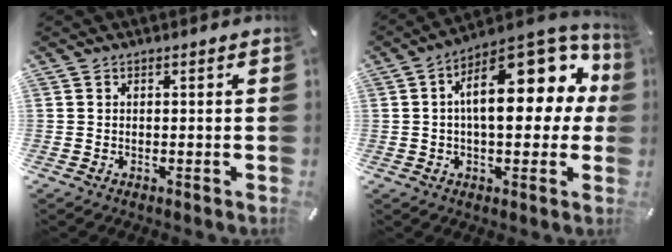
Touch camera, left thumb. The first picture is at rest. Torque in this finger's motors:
{"motor_torque": [2.00, 3.01, 1.98, -0.17, 0.42]}